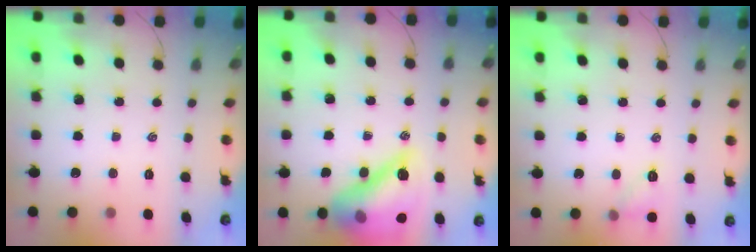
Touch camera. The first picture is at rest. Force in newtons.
{"total": 20.1, "press": 19.9, "slide": 2.5}
{"total": 6.6, "press": 6.5, "slide": 1.0}